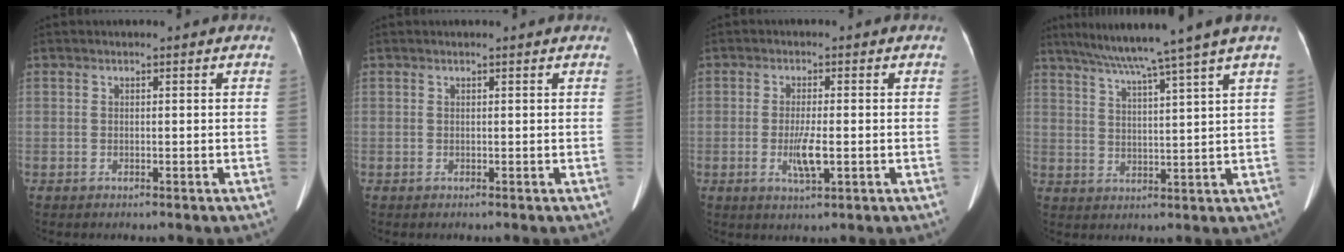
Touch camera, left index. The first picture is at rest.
{"total": 0.6, "force": [0.6, 0.0, 0.2], "torque": [-0.008, 0.000, 0.005]}
{"total": 4.3, "force": [-0.9, 0.7, 4.1], "torque": [-0.084, -0.008, -0.014]}
{"total": 11.4, "force": [8.9, -2.7, 6.5], "torque": [-0.103, -0.003, 0.131]}